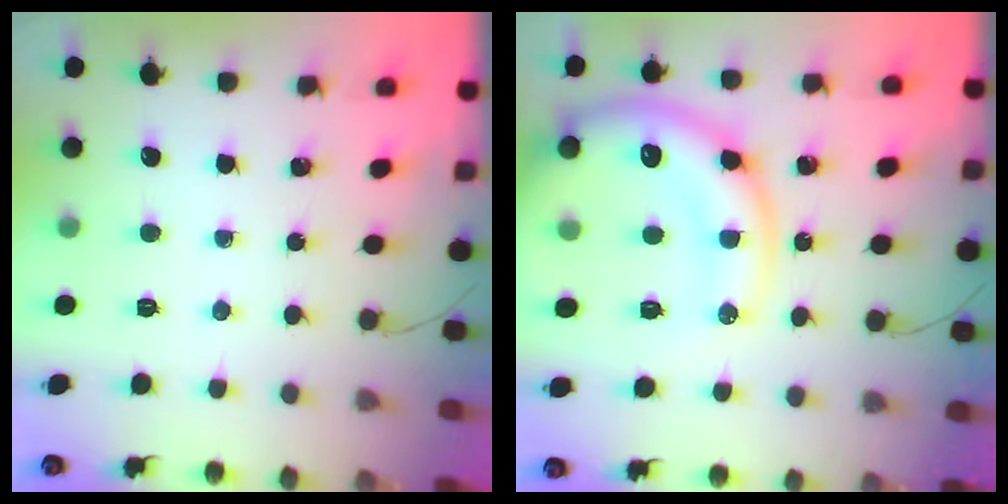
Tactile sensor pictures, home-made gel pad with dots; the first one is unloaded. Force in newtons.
{"total": 18.7, "press": 18.3, "slide": 3.8}